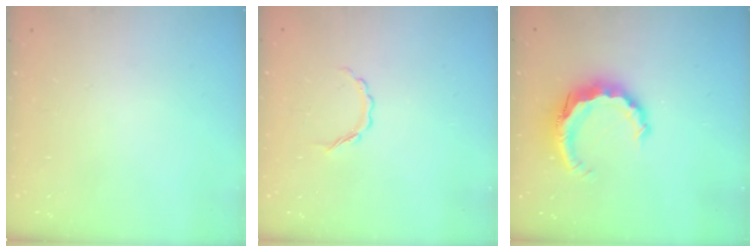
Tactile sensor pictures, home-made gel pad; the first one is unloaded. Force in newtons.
{"total": 3.7, "press": 3.6, "slide": 0.7}
{"total": 8.5, "press": 8.5, "slide": 0.2}